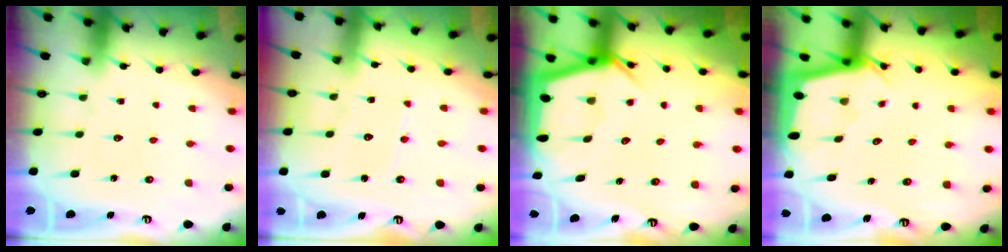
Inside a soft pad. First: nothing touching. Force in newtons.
{"total": 3.5, "press": 3.4, "slide": 0.5}
{"total": 6.0, "press": 6.0, "slide": 0.5}
{"total": 2.3, "press": 2.3, "slide": 0.1}